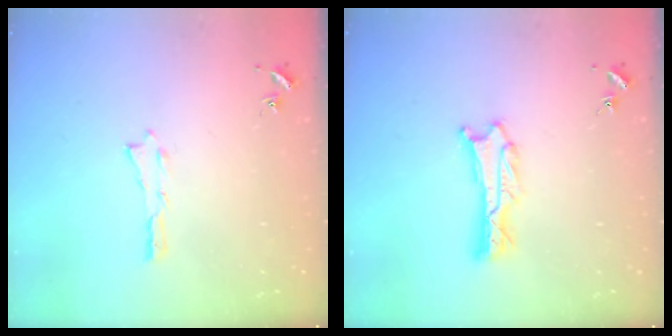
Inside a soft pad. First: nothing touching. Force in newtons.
{"total": 1.2, "press": 1.2, "slide": 0.1}